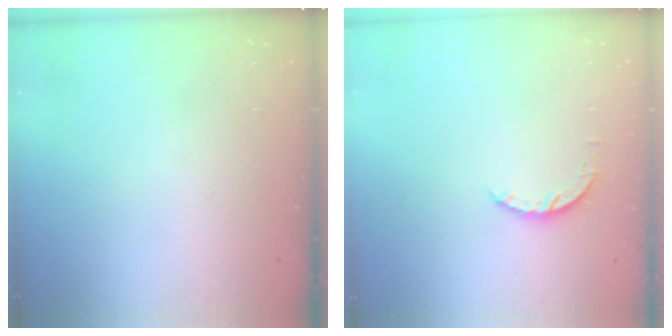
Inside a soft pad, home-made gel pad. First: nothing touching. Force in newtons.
{"total": 5.0, "press": 4.9, "slide": 0.7}